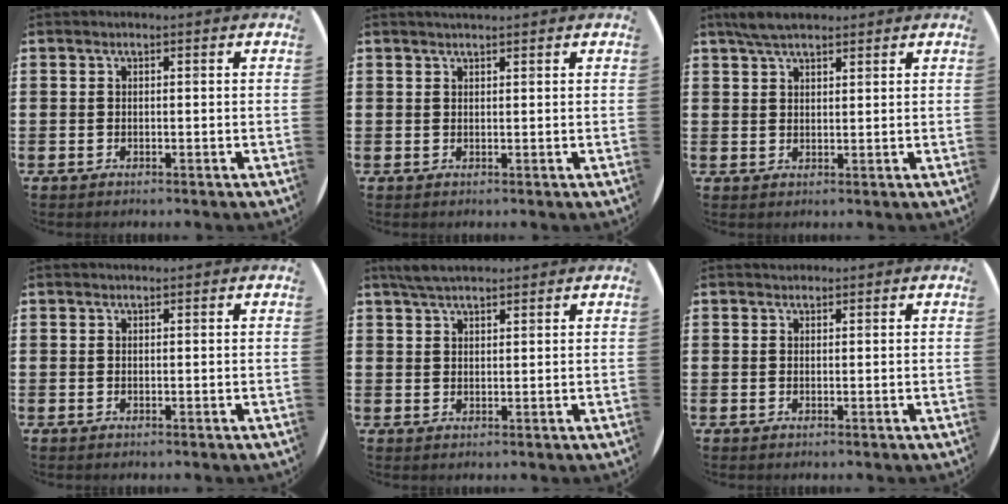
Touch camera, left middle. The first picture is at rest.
{"total": 1.0, "force": [1.0, 0.0, 0.2], "torque": [-0.003, 0.001, 0.019]}
{"total": 4.1, "force": [3.4, 1.4, 1.8], "torque": [-0.041, 0.003, 0.063]}
{"total": 0.0}
{"total": 3.6, "force": [3.2, 1.1, 1.4], "torque": [-0.034, 0.003, 0.060]}
{"total": 0.7, "force": [0.7, 0.2, -0.2], "torque": [0.003, 0.004, 0.012]}